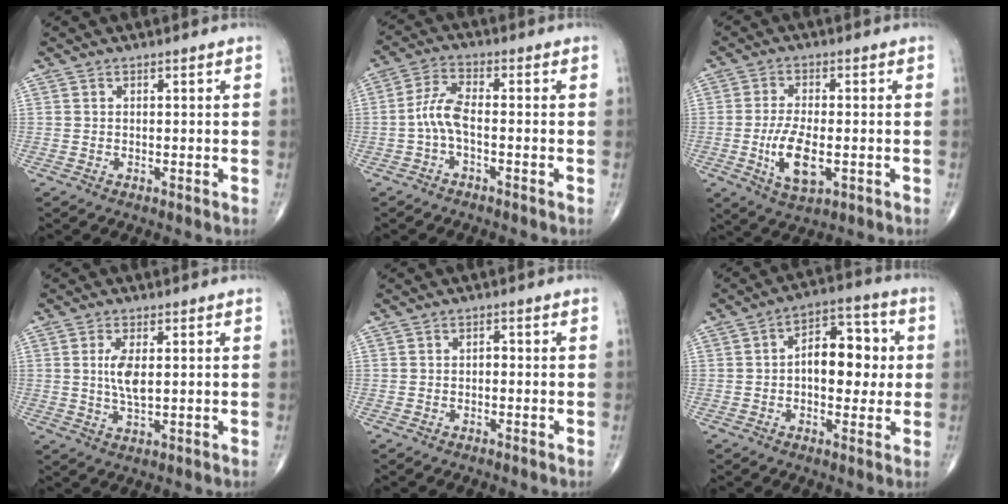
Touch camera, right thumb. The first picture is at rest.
{"total": 5.2, "force": [-1.4, 1.9, 4.7], "torque": [-0.103, 0.020, -0.035]}
{"total": 8.5, "force": [-1.9, 3.7, 7.4], "torque": [-0.139, -0.002, -0.029]}
{"total": 5.2, "force": [0.8, 2.0, 4.7], "torque": [-0.097, -0.009, 0.017]}
{"total": 0.9, "force": [-0.3, 0.6, 0.6], "torque": [-0.005, 0.004, -0.008]}
{"total": 11.5, "force": [0.5, 6.8, 9.2], "torque": [-0.101, 0.024, 0.002]}